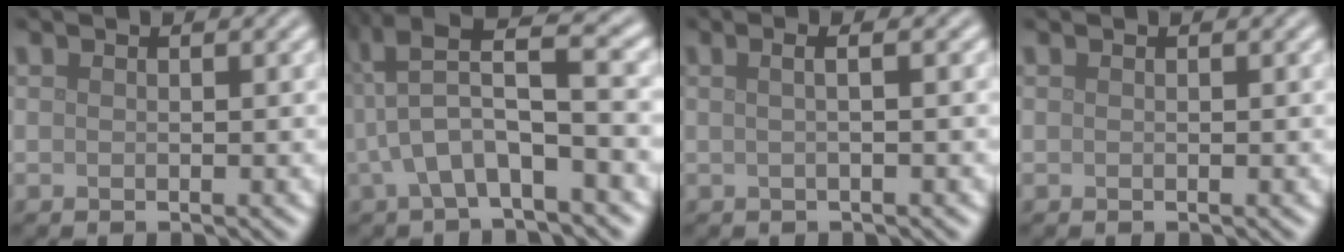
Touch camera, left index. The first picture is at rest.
{"total": 6.7, "force": [-0.4, 1.8, 6.4], "torque": [-0.121, 0.020, -0.015]}
{"total": 2.9, "force": [0.8, 1.3, 2.4], "torque": [-0.018, 0.009, -0.018]}
{"total": 0.0}